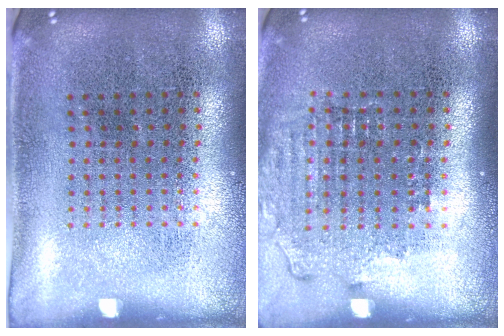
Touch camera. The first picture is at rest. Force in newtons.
{"total": 1.6, "press": 1.4, "slide": 0.6}